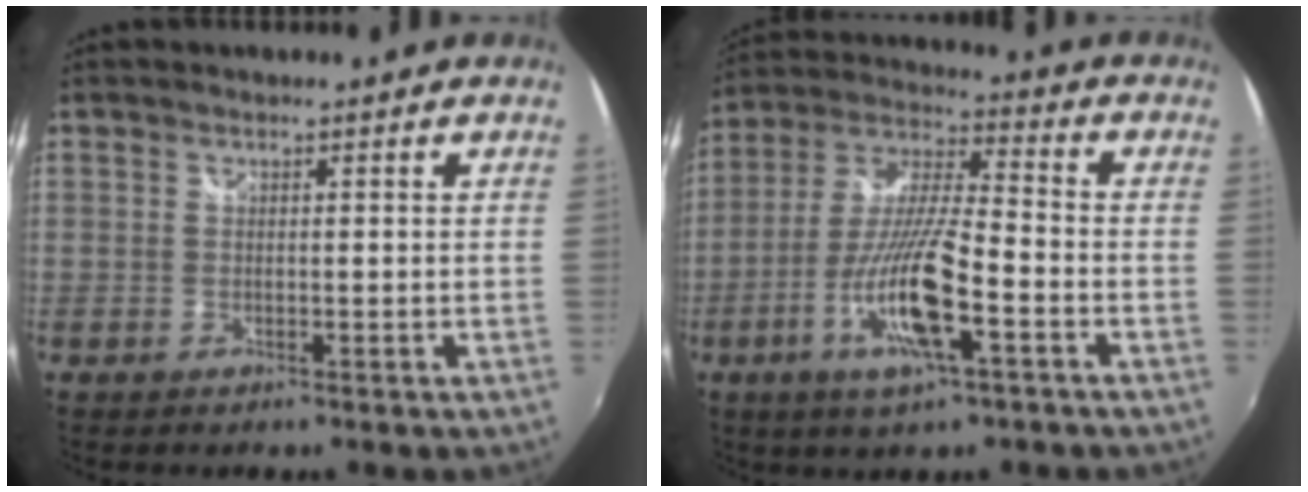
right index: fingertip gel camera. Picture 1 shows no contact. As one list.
[{"total": 15.0, "force": [-6.1, 2.8, 13.4], "torque": [-0.279, -0.013, -0.120]}]